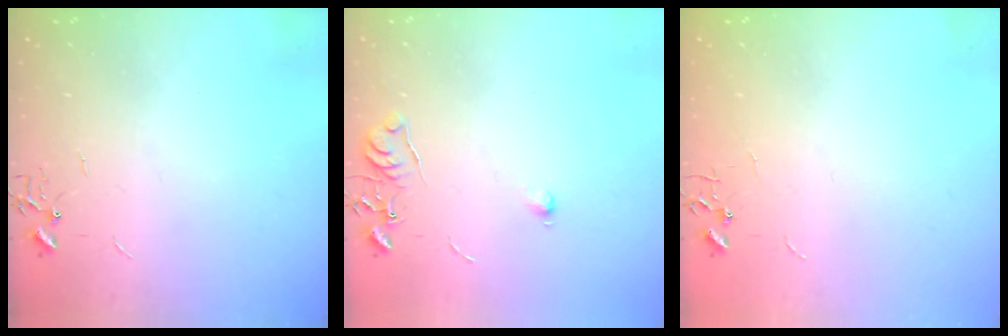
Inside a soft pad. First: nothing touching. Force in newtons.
{"total": 6.5, "press": 6.5, "slide": 0.8}
{"total": 0.0}